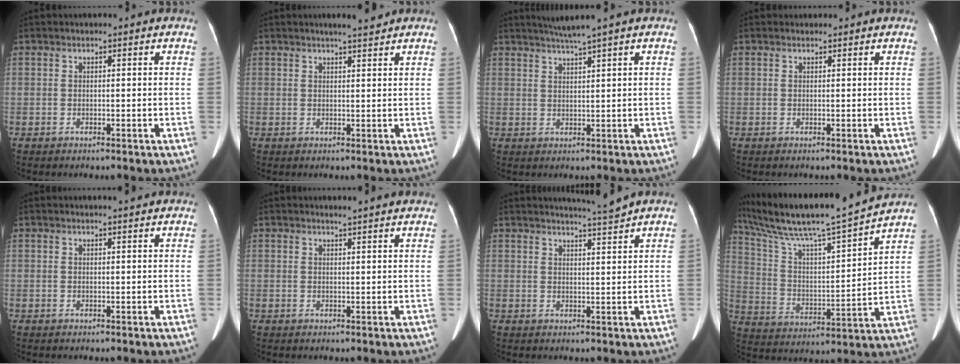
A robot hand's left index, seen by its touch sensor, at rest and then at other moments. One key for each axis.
{"total": 3.0, "fx": 2.6, "fy": 0.1, "fz": 1.4, "tx": -0.022, "ty": 0.003, "tz": 0.040}
{"total": 3.7, "fx": 3.0, "fy": -1.3, "fz": 1.7, "tx": -0.035, "ty": 0.000, "tz": 0.060}
{"total": 0.5, "fx": 0.5, "fy": 0.2, "fz": -0.1, "tx": -0.004, "ty": 0.003, "tz": 0.008}
{"total": 1.5, "fx": 1.4, "fy": -0.1, "fz": 0.3, "tx": -0.008, "ty": -0.002, "tz": 0.022}
{"total": 4.0, "fx": 3.8, "fy": -0.1, "fz": 1.2, "tx": -0.021, "ty": 0.007, "tz": 0.042}
{"total": 3.3, "fx": 3.0, "fy": -1.3, "fz": 0.0, "tx": -0.012, "ty": -0.013, "tz": 0.051}
{"total": 19.6, "fx": 17.2, "fy": -0.3, "fz": 9.4, "tx": -0.173, "ty": 0.004, "tz": 0.288}